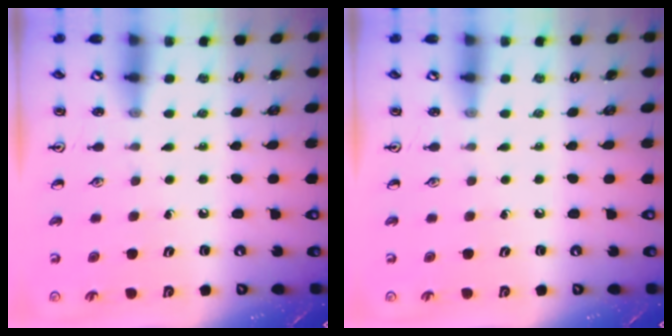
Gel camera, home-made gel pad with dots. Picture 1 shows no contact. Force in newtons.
{"total": 0.0}